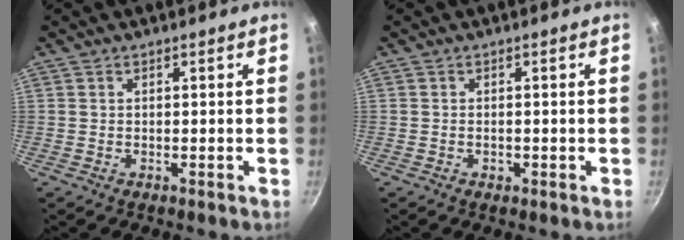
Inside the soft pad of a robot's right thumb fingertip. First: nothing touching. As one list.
[{"total": 0.9, "force": [-0.4, 0.6, 0.6], "torque": [-0.008, 0.000, -0.006]}]